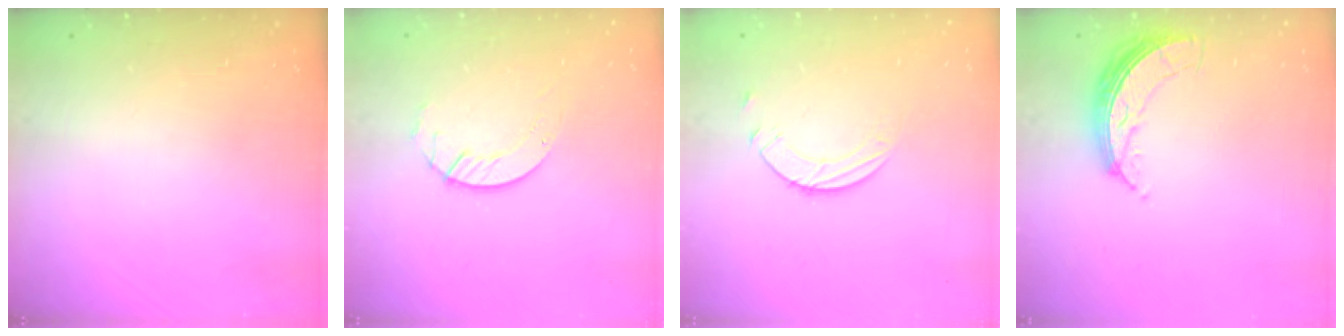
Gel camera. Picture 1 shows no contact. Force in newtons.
{"total": 3.6, "press": 3.6, "slide": 0.4}
{"total": 3.7, "press": 3.7, "slide": 0.4}
{"total": 7.2, "press": 7.2, "slide": 0.3}